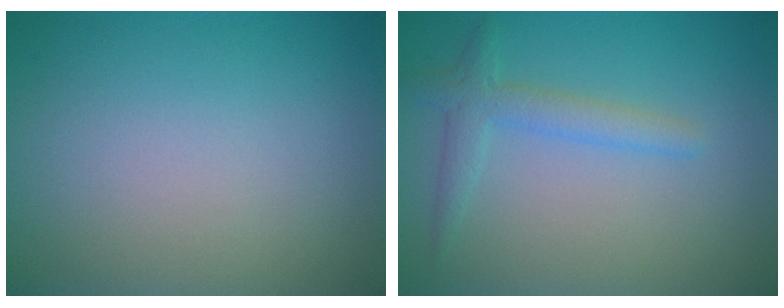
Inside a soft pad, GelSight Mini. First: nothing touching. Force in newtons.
{"total": 2.4, "press": 2.4, "slide": 0.2}